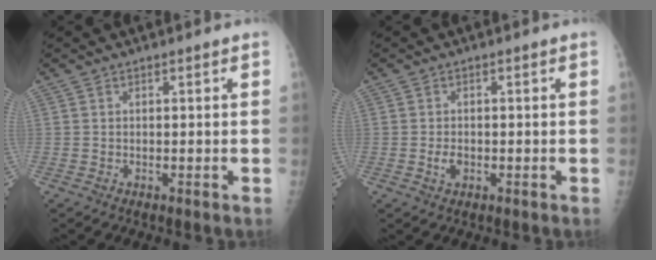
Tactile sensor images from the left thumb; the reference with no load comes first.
{"total": 2.0, "force": [-0.5, 1.4, 1.4], "torque": [-0.023, 0.001, -0.008]}